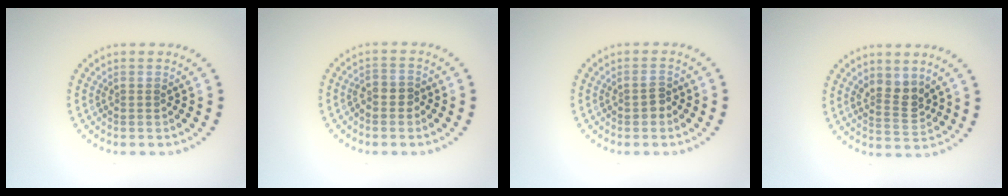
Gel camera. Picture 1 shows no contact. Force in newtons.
{"total": 1.9, "press": 1.7, "slide": 0.8}
{"total": 1.3, "press": 1.2, "slide": 0.3}
{"total": 2.7, "press": 2.5, "slide": 1.1}